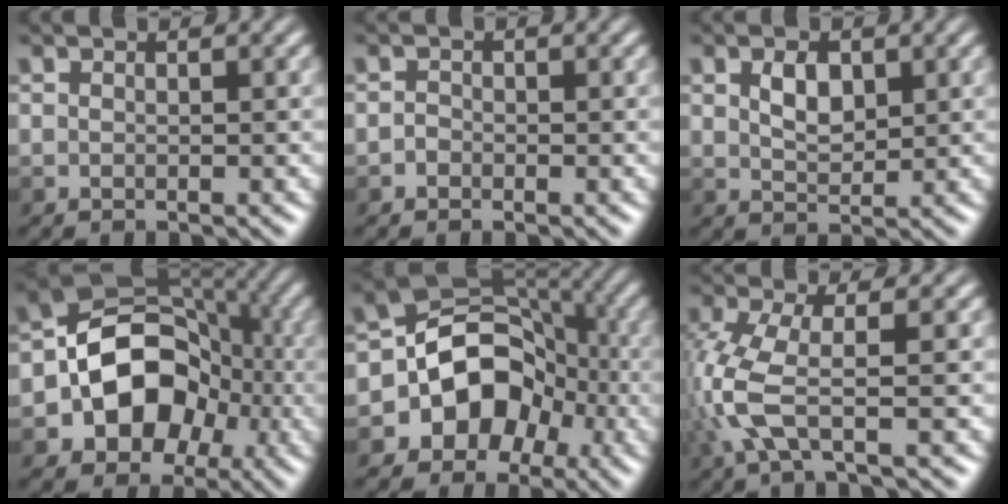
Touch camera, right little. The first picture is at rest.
{"total": 0.9, "force": [-0.4, 0.8, 0.2], "torque": [0.011, 0.005, -0.014]}
{"total": 2.4, "force": [0.8, 1.4, 1.7], "torque": [-0.037, 0.000, 0.018]}
{"total": 9.6, "force": [-2.3, 7.4, 5.7], "torque": [-0.065, 0.010, -0.063]}
{"total": 9.5, "force": [-2.7, 7.8, 4.6], "torque": [-0.048, 0.022, -0.073]}
{"total": 4.3, "force": [-1.3, 0.9, 4.0], "torque": [-0.110, 0.001, -0.027]}